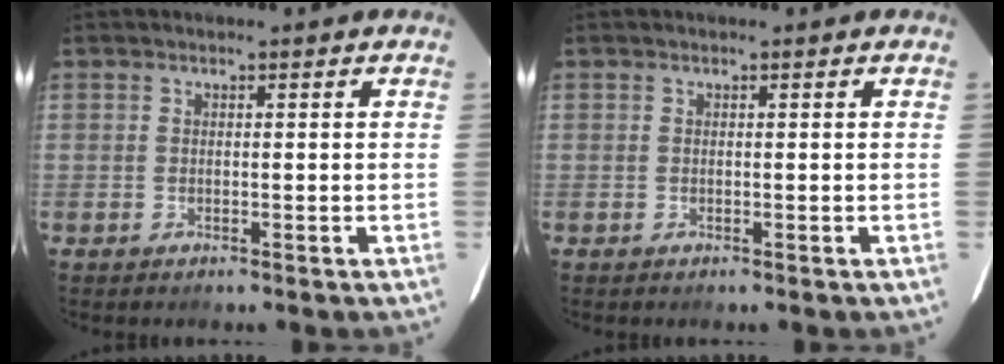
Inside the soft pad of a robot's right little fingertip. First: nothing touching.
{"total": 0.0}